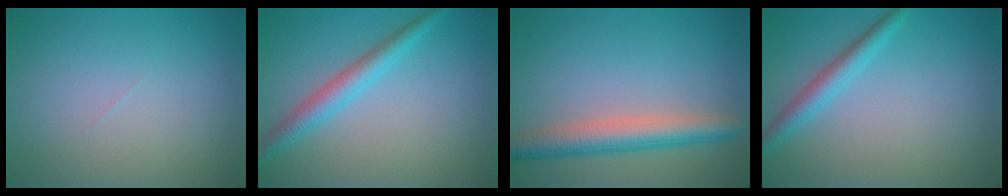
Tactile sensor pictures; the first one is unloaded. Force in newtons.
{"total": 3.1, "press": 3.1, "slide": 0.1}
{"total": 4.7, "press": 4.7, "slide": 0.2}
{"total": 2.4, "press": 2.4, "slide": 0.1}